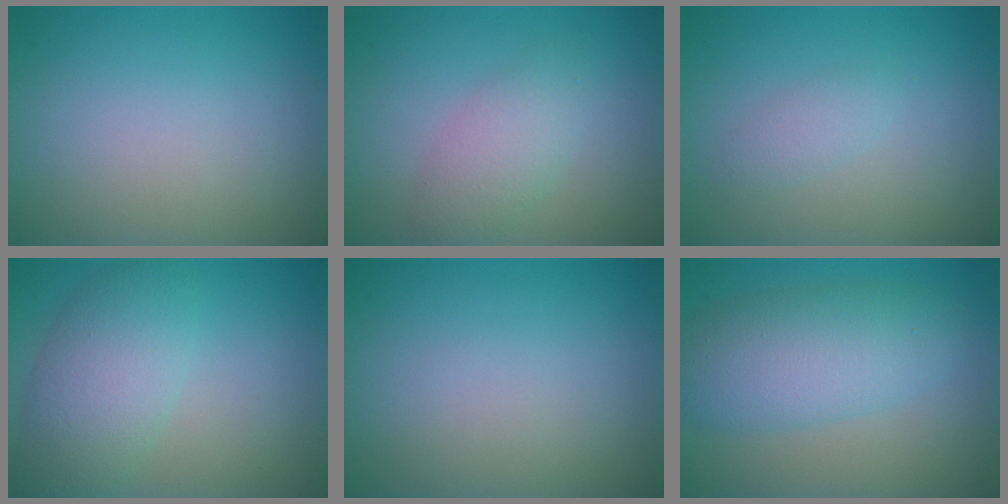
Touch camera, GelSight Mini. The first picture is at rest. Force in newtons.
{"total": 3.0, "press": 3.0, "slide": 0.1}
{"total": 1.3, "press": 1.3, "slide": 0.1}
{"total": 5.5, "press": 5.5, "slide": 0.1}
{"total": 0.0}
{"total": 6.3, "press": 6.3, "slide": 0.1}